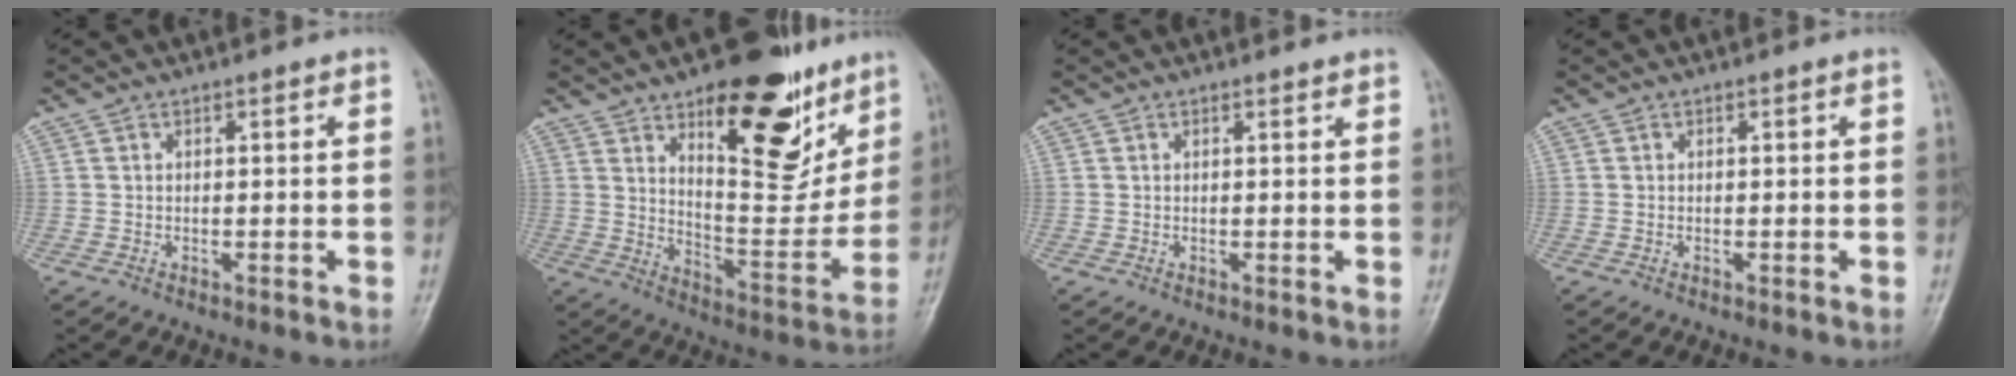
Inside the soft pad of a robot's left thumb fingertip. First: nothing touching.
{"total": 22.7, "force": [12.5, 9.8, 16.2], "torque": [-0.172, -0.071, 0.194]}
{"total": 0.6, "force": [0.6, 0.1, 0.1], "torque": [-0.004, -0.003, 0.006]}
{"total": 0.0}